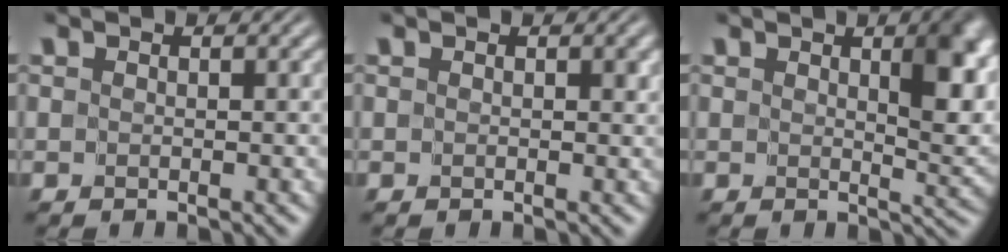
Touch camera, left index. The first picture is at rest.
{"total": 0.8, "force": [0.3, 0.5, 0.6], "torque": [-0.003, -0.001, 0.003]}
{"total": 4.6, "force": [1.7, 1.6, 4.0], "torque": [-0.049, -0.008, 0.031]}